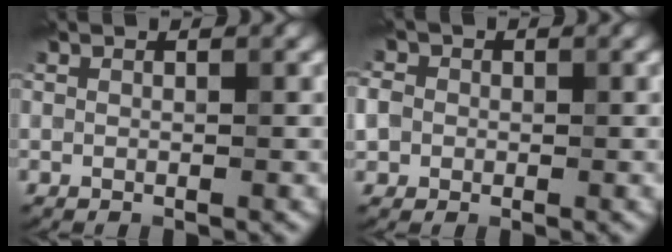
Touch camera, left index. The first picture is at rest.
{"total": 5.5, "force": [0.3, 4.9, 2.3], "torque": [-0.047, 0.038, -0.029]}